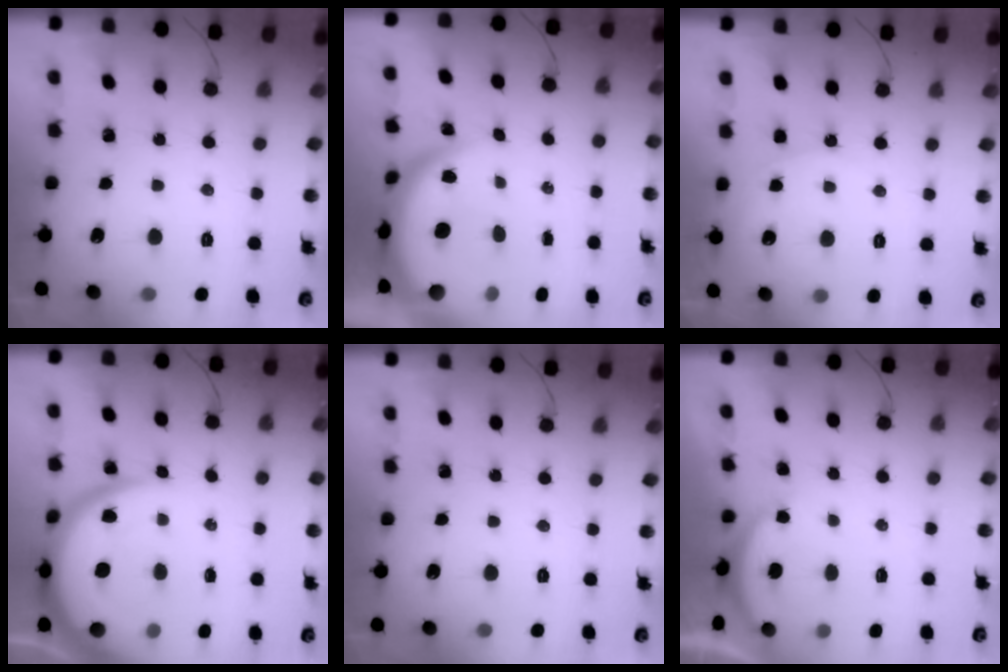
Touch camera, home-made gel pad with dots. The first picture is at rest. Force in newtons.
{"total": 7.8, "press": 7.7, "slide": 1.0}
{"total": 5.2, "press": 5.1, "slide": 0.6}
{"total": 11.7, "press": 11.6, "slide": 1.1}
{"total": 0.0}
{"total": 2.9, "press": 2.8, "slide": 0.6}